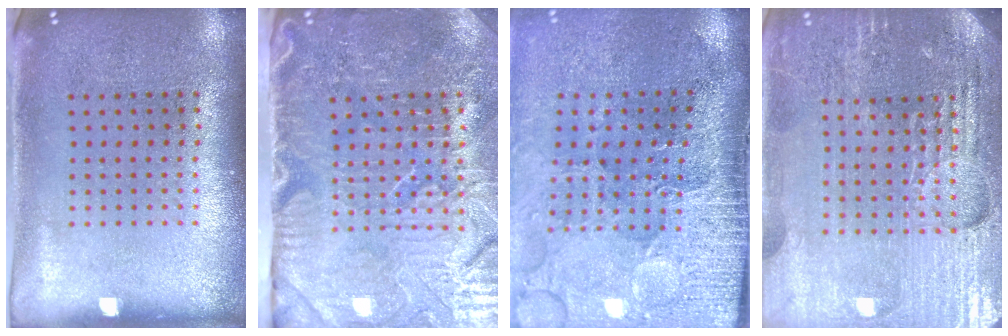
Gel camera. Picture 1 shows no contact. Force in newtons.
{"total": 5.1, "press": 4.5, "slide": 2.5}
{"total": 3.7, "press": 3.4, "slide": 1.4}
{"total": 4.9, "press": 4.6, "slide": 1.8}